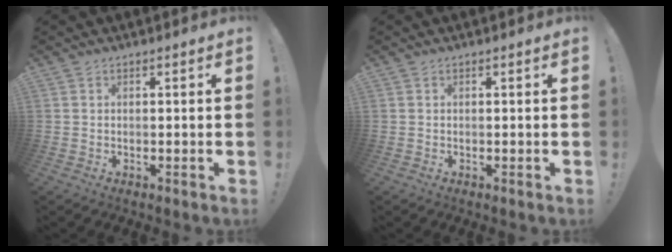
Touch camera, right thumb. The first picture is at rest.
{"total": 0.0}